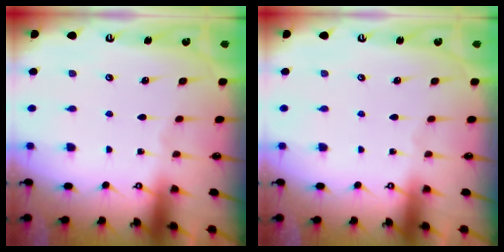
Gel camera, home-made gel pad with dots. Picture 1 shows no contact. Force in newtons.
{"total": 0.0}